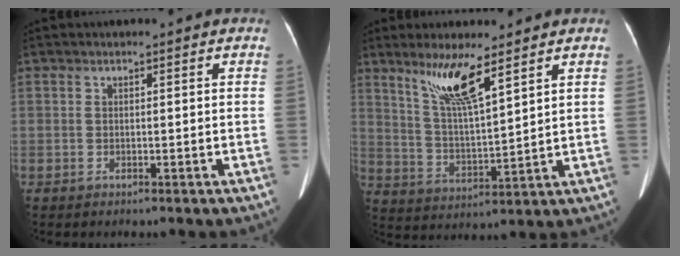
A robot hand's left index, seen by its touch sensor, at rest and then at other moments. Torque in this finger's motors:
{"motor_torque": [0.40, -0.69, 0.60, 0.18]}